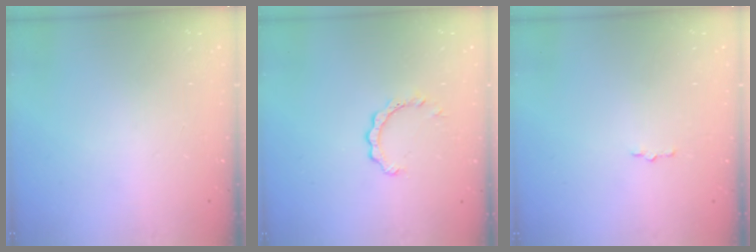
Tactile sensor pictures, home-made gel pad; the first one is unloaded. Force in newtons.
{"total": 2.2, "press": 2.2, "slide": 0.1}
{"total": 1.5, "press": 1.5, "slide": 0.2}